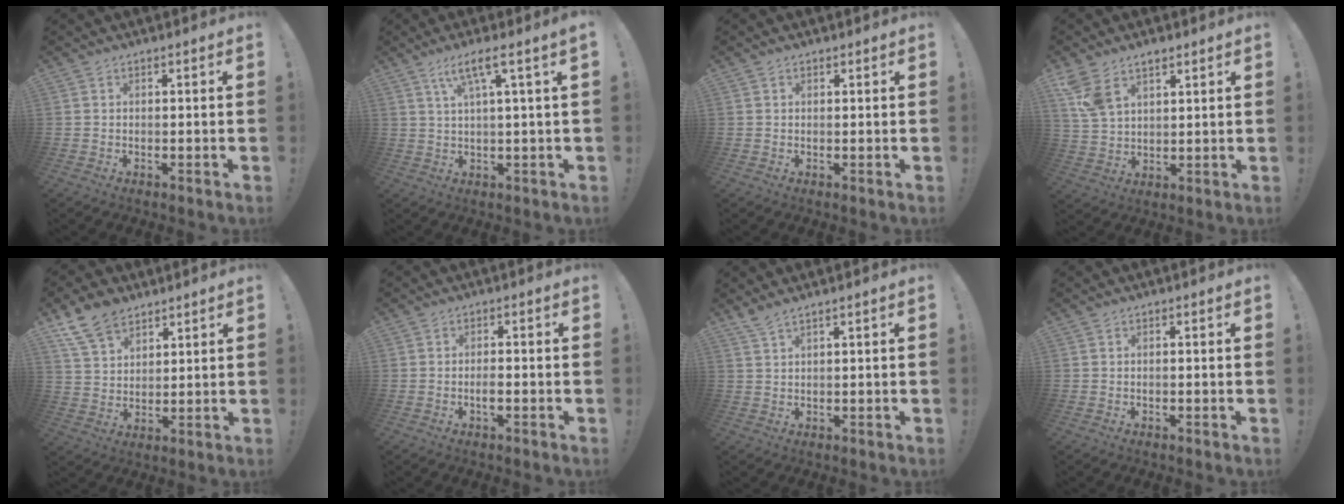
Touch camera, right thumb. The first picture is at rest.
{"total": 7.0, "force": [2.8, -0.1, 6.4], "torque": [-0.119, -0.001, 0.043]}
{"total": 0.7, "force": [0.4, 0.5, 0.2], "torque": [-0.003, 0.002, 0.008]}
{"total": 7.8, "force": [5.1, 4.1, 4.2], "torque": [-0.084, -0.014, 0.102]}
{"total": 10.9, "force": [7.6, 6.5, 4.3], "torque": [-0.087, -0.036, 0.152]}
{"total": 2.2, "force": [-0.8, 0.5, 1.9], "torque": [-0.039, 0.003, -0.014]}
{"total": 2.6, "force": [2.1, 0.1, 1.6], "torque": [-0.041, -0.003, 0.038]}
{"total": 0.0}